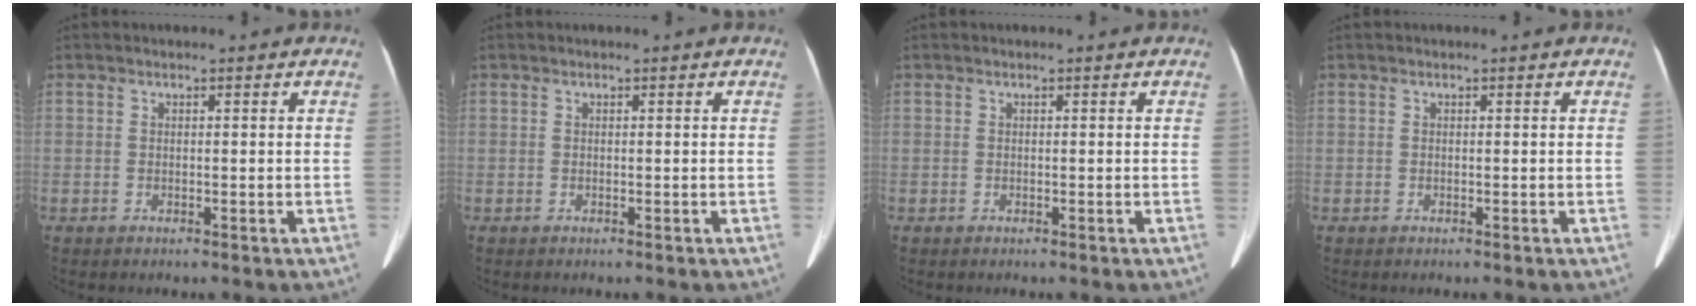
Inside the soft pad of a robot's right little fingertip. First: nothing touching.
{"total": 0.0}
{"total": 0.0}
{"total": 0.0}